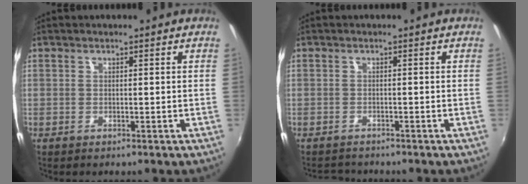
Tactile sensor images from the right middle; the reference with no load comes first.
{"total": 3.1, "force": [-3.0, 0.8, 0.3], "torque": [-0.016, -0.002, -0.051]}